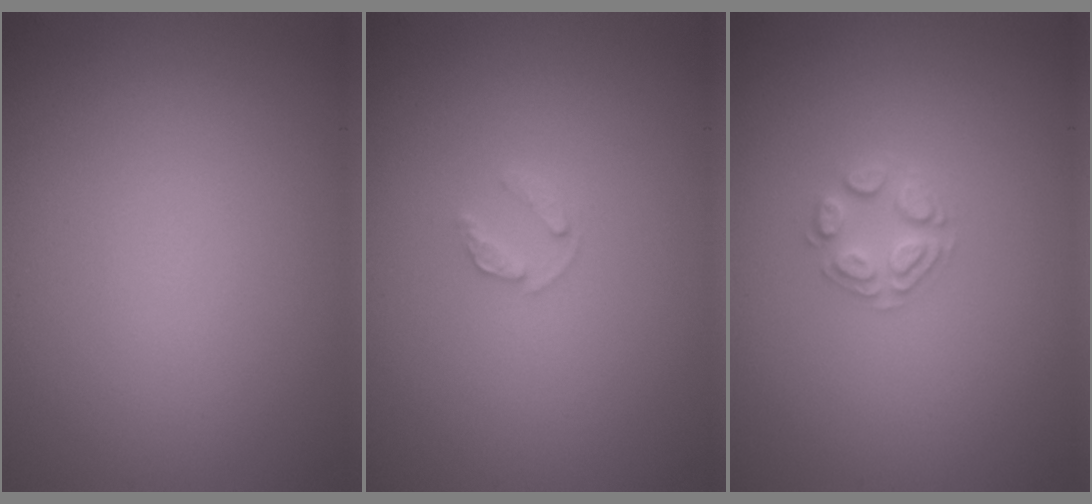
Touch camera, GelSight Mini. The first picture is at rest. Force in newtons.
{"total": 1.1, "press": 1.1, "slide": 0.2}
{"total": 2.2, "press": 2.2, "slide": 0.2}